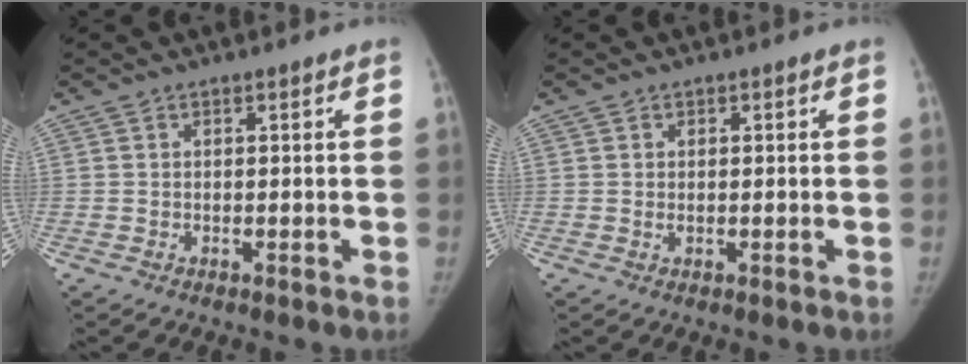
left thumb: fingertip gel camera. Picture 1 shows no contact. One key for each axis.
{"total": 0.7, "fx": 0.1, "fy": 0.5, "fz": 0.5, "tx": -0.006, "ty": -0.001, "tz": 0.001}